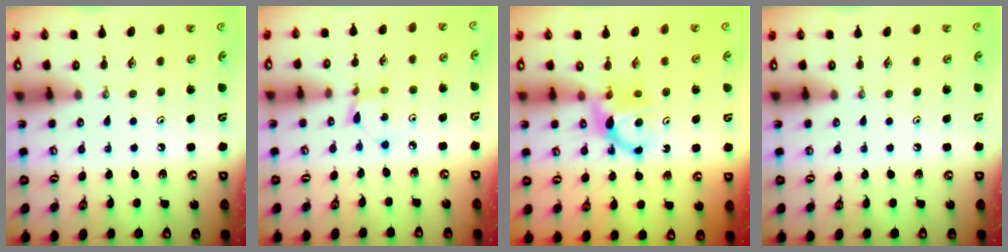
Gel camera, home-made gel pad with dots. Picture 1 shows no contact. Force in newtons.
{"total": 2.2, "press": 2.2, "slide": 0.3}
{"total": 7.5, "press": 7.5, "slide": 0.5}
{"total": 0.0}